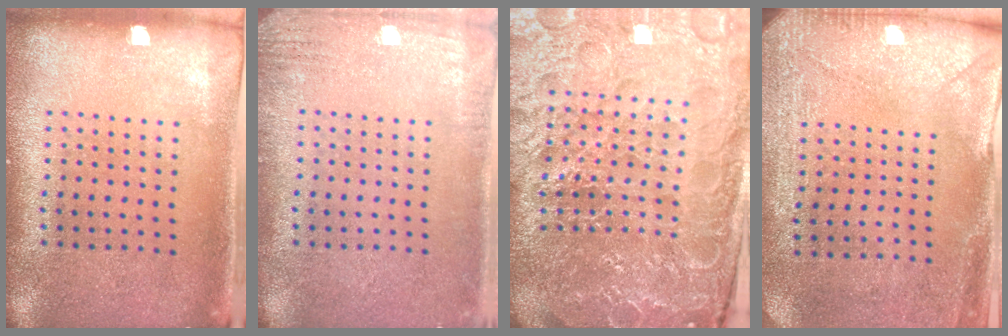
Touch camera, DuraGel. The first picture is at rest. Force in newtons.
{"total": 2.1, "press": 2.1, "slide": 0.2}
{"total": 5.5, "press": 5.1, "slide": 2.0}
{"total": 2.9, "press": 2.4, "slide": 1.6}